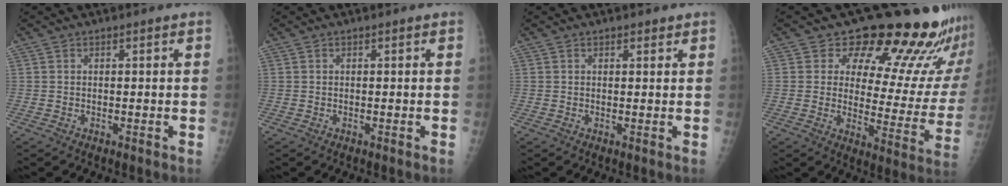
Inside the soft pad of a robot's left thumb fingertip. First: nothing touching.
{"total": 0.0}
{"total": 0.9, "force": [0.7, 0.4, 0.3], "torque": [0.001, -0.004, 0.007]}
{"total": 20.2, "force": [17.2, 7.2, 7.8], "torque": [-0.036, -0.136, 0.203]}